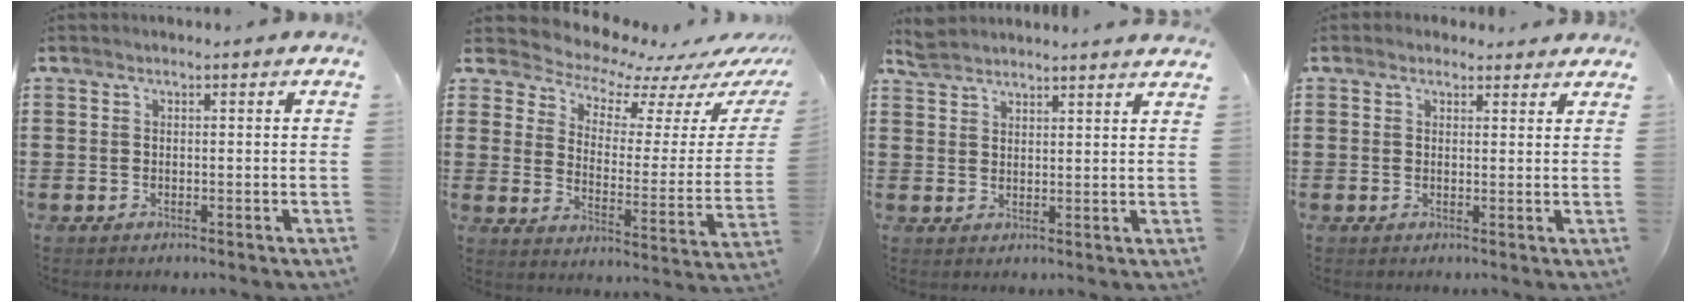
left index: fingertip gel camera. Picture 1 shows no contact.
{"total": 5.4, "force": [5.2, 1.5, 0.6], "torque": [-0.041, -0.053, 0.084]}
{"total": 3.8, "force": [3.7, 0.1, 0.6], "torque": [-0.021, -0.007, 0.072]}
{"total": 1.7, "force": [1.5, 0.9, 0.2], "torque": [0.001, 0.003, 0.028]}